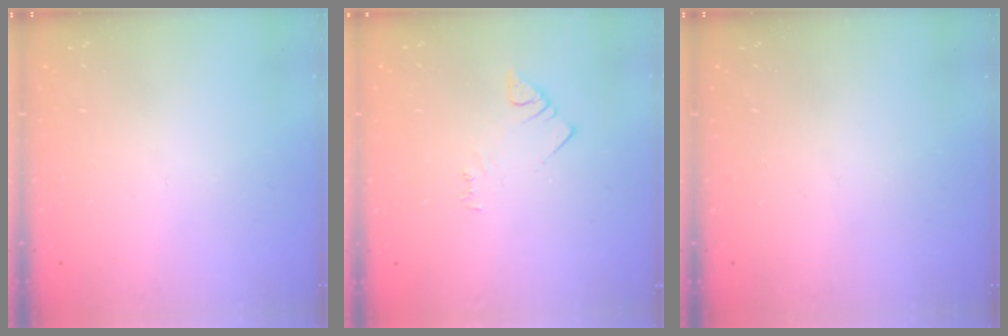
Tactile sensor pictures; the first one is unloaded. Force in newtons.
{"total": 2.5, "press": 2.5, "slide": 0.4}
{"total": 0.0}